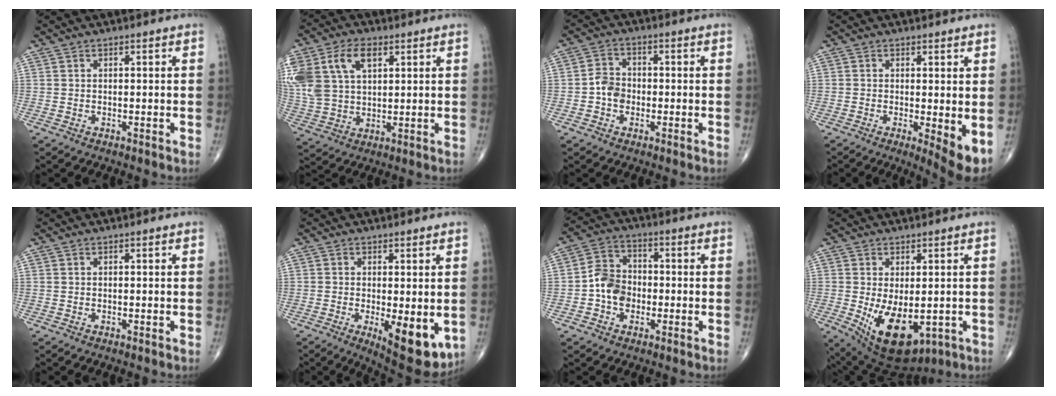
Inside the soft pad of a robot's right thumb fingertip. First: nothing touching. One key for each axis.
{"total": 17.1, "fx": 6.3, "fy": 10.8, "fz": 11.6, "tx": -0.268, "ty": 0.011, "tz": 0.124}
{"total": 4.5, "fx": -1.1, "fy": 3.7, "fz": 2.3, "tx": -0.028, "ty": 0.016, "tz": -0.027}
{"total": 5.5, "fx": -0.5, "fy": 1.5, "fz": 5.3, "tx": -0.080, "ty": -0.017, "tz": -0.011}
{"total": 0.0}
{"total": 10.9, "fx": -2.5, "fy": 4.1, "fz": 9.8, "tx": -0.127, "ty": -0.023, "tz": -0.024}
{"total": 7.7, "fx": -1.7, "fy": 6.1, "fz": 4.3, "tx": -0.057, "ty": 0.028, "tz": -0.042}
{"total": 12.6, "fx": -2.7, "fy": 6.8, "fz": 10.2, "tx": -0.161, "ty": -0.015, "tz": -0.018}